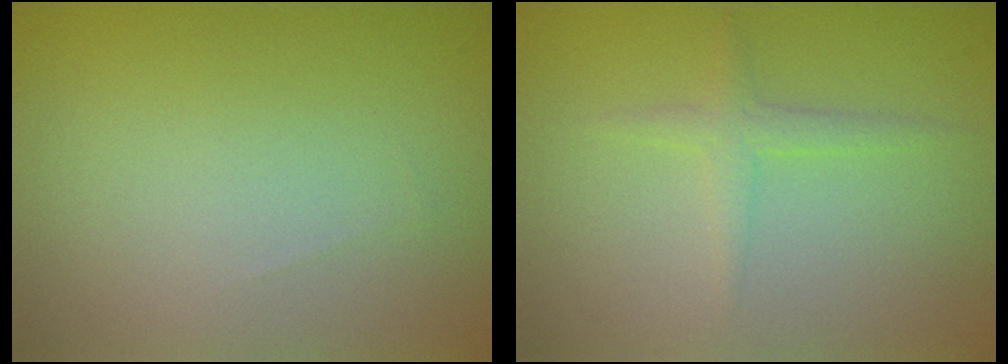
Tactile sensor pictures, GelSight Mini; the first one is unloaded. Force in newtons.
{"total": 1.5, "press": 1.5, "slide": 0.1}